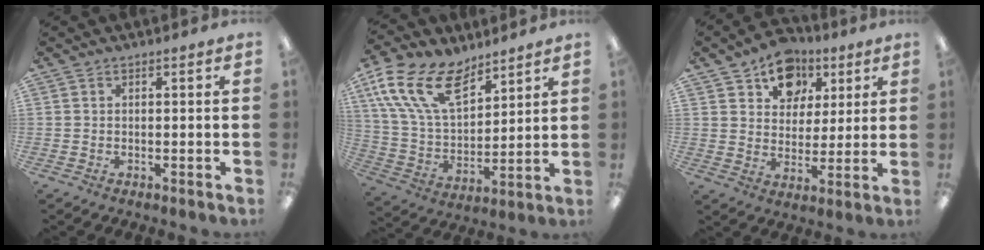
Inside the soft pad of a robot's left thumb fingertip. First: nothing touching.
{"total": 19.0, "force": [10.9, 10.3, 11.6], "torque": [-0.246, -0.038, 0.204]}
{"total": 11.7, "force": [7.1, 8.7, 3.2], "torque": [-0.041, -0.048, 0.130]}